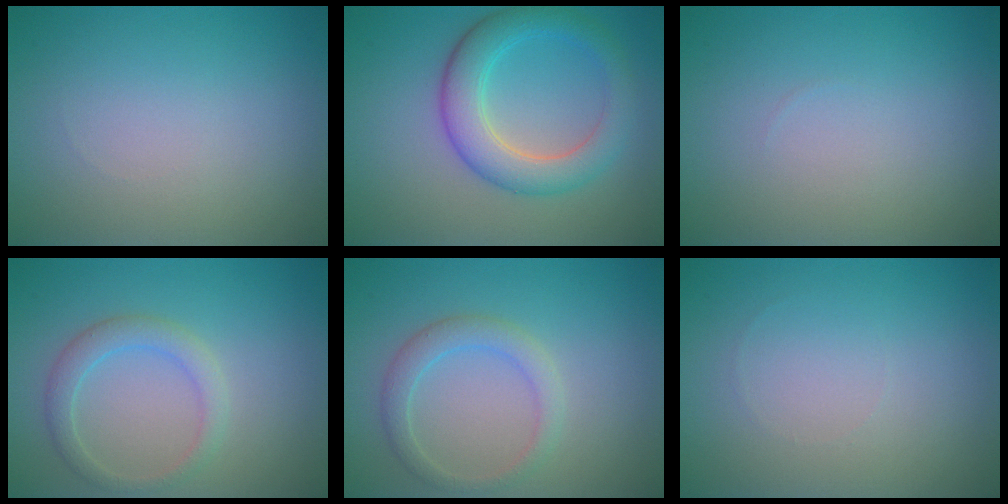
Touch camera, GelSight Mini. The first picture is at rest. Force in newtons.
{"total": 5.2, "press": 5.2, "slide": 0.1}
{"total": 0.0}
{"total": 2.3, "press": 2.3, "slide": 0.2}
{"total": 2.3, "press": 2.3, "slide": 0.2}
{"total": 0.0}